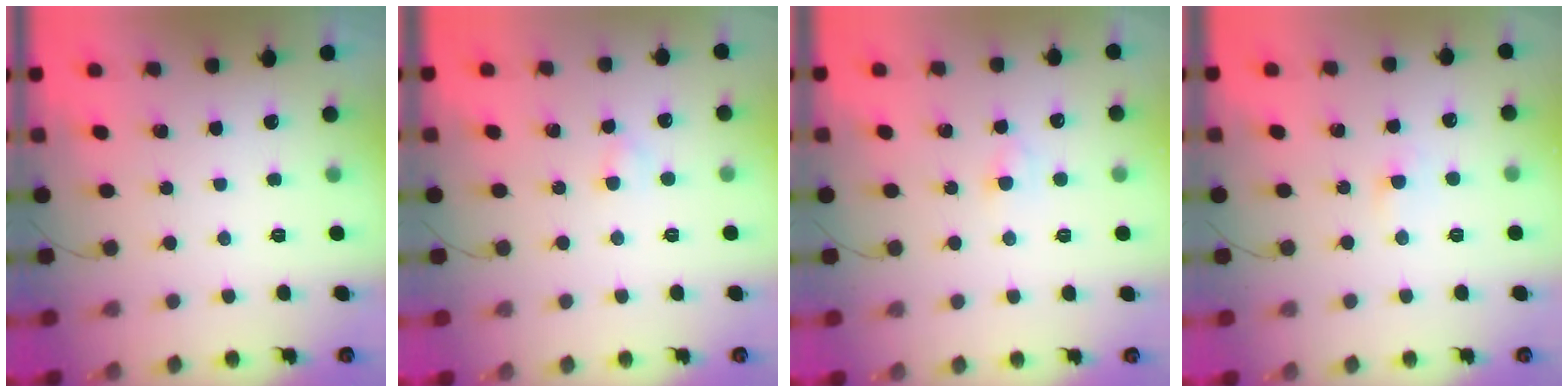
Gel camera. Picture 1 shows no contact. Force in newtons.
{"total": 2.6, "press": 2.3, "slide": 1.0}
{"total": 2.7, "press": 2.6, "slide": 1.0}
{"total": 1.8, "press": 1.6, "slide": 0.8}